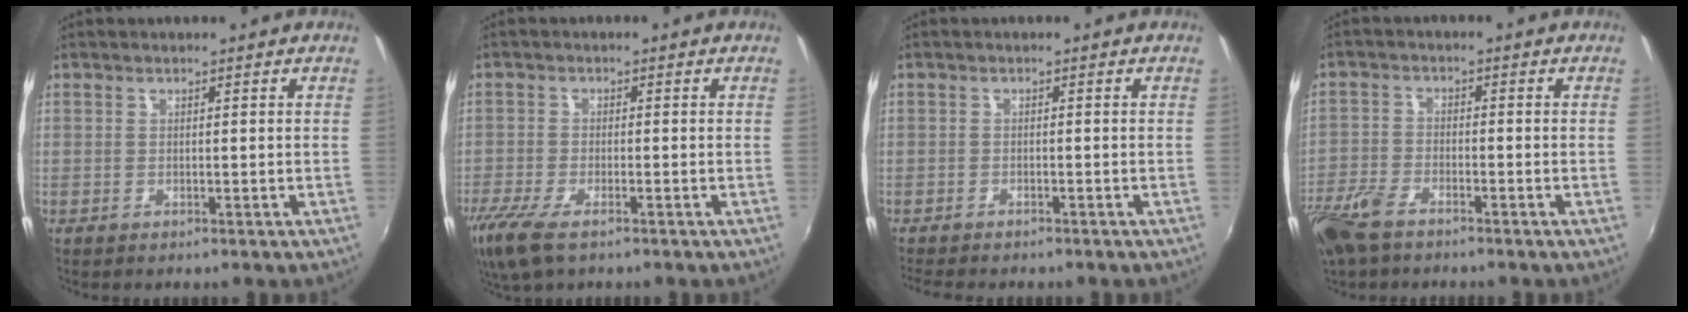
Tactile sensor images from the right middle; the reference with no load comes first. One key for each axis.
{"total": 9.5, "fx": -6.3, "fy": 3.2, "fz": 6.3, "tx": -0.153, "ty": -0.039, "tz": -0.121}
{"total": 4.8, "fx": -4.2, "fy": 1.1, "fz": 2.0, "tx": -0.049, "ty": -0.019, "tz": -0.070}
{"total": 8.3, "fx": -6.0, "fy": 3.3, "fz": 4.6, "tx": -0.120, "ty": -0.014, "tz": -0.125}